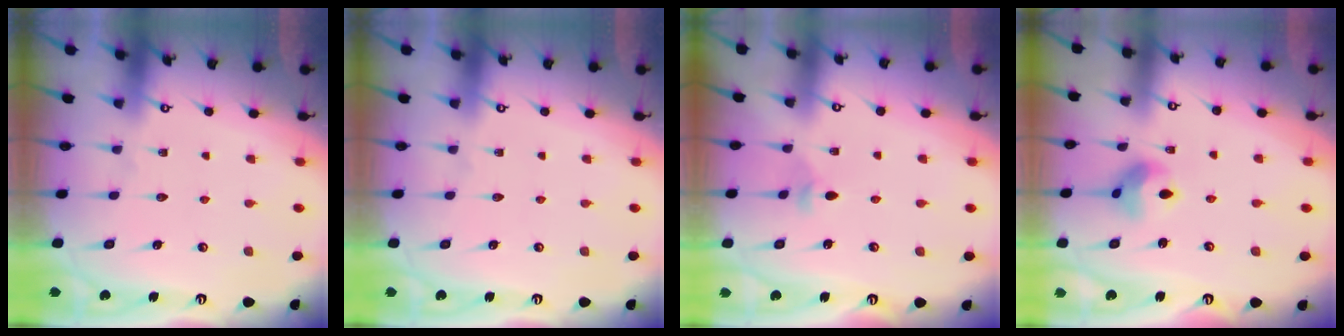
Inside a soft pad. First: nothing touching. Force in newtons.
{"total": 0.0}
{"total": 3.1, "press": 3.1, "slide": 0.5}
{"total": 7.2, "press": 7.2, "slide": 0.3}